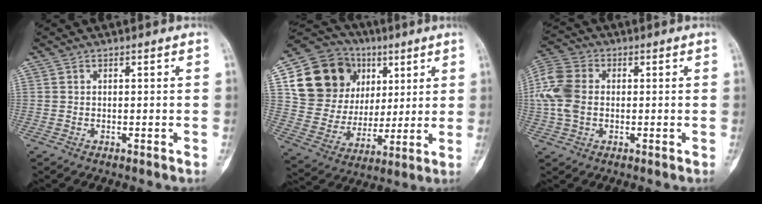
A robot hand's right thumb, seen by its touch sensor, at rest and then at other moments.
{"total": 21.1, "force": [7.5, 17.1, 9.9], "torque": [-0.142, 0.014, 0.150]}
{"total": 10.2, "force": [0.3, 7.4, 7.0], "torque": [-0.160, 0.020, 0.000]}